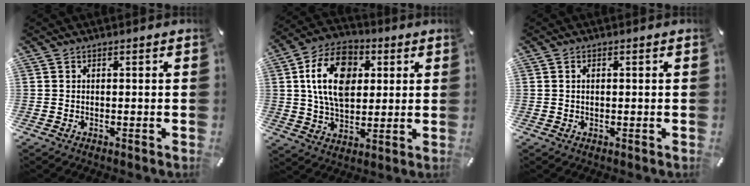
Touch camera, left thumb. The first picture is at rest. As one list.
[{"total": 16.1, "force": [3.6, 11.2, 11.0], "torque": [-0.210, 0.014, 0.062]}, {"total": 1.1, "force": [0.2, 0.6, 0.9], "torque": [-0.020, 0.003, 0.001]}]